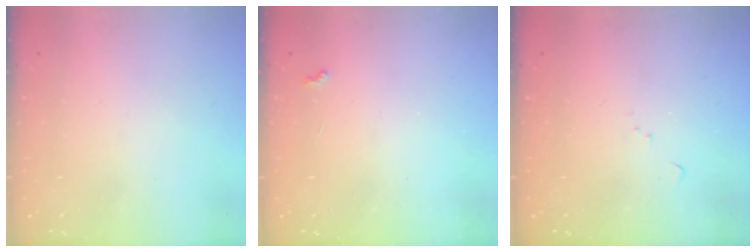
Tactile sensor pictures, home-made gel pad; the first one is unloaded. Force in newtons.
{"total": 3.3, "press": 3.3, "slide": 0.6}
{"total": 4.5, "press": 4.4, "slide": 0.5}